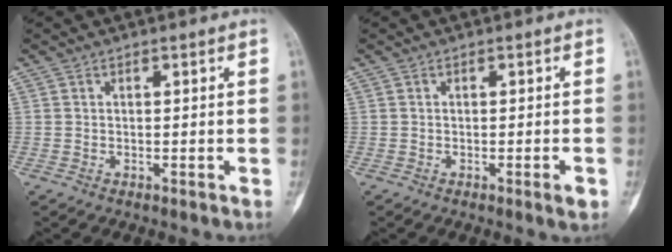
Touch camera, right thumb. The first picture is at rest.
{"total": 1.9, "force": [-0.8, 0.2, 1.7], "torque": [-0.026, -0.005, -0.011]}